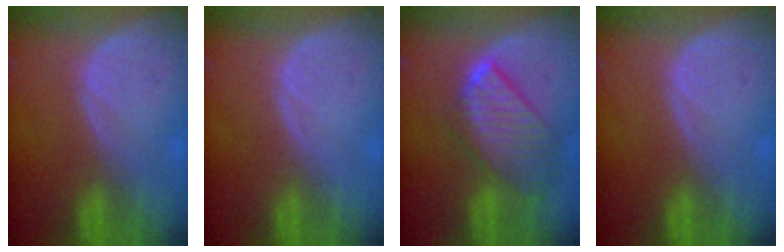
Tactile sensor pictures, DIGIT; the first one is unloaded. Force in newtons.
{"total": 0.0}
{"total": 9.7, "press": 8.4, "slide": 4.9}
{"total": 0.0}